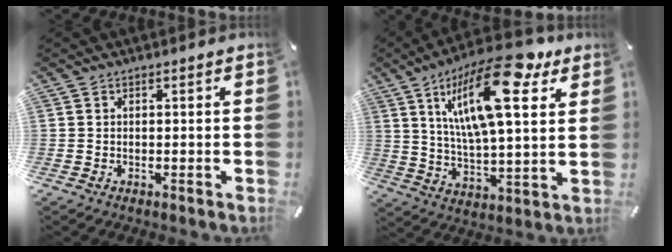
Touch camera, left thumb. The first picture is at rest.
{"total": 22.2, "force": [11.9, 7.9, 17.1], "torque": [-0.300, -0.053, 0.185]}